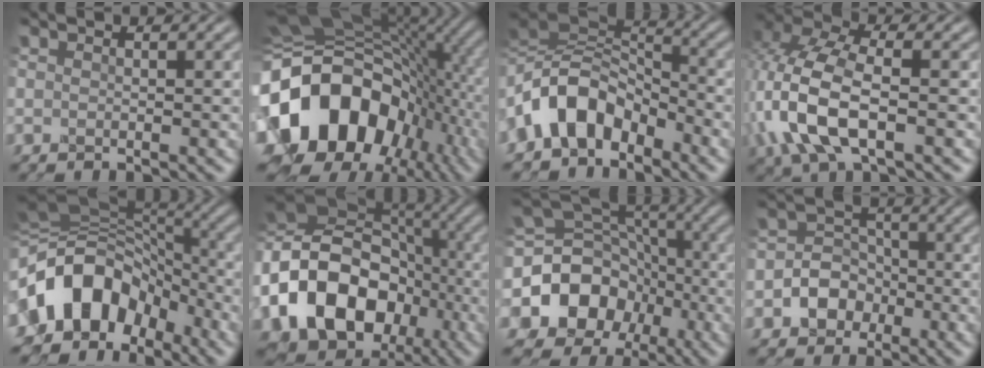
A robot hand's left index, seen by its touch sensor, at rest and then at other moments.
{"total": 17.8, "force": [-4.3, 13.7, 10.6], "torque": [-0.220, -0.006, -0.080]}
{"total": 7.1, "force": [-2.9, 4.7, 4.5], "torque": [-0.085, 0.017, -0.066]}
{"total": 8.1, "force": [-1.8, 4.1, 6.8], "torque": [-0.175, 0.006, -0.047]}
{"total": 11.2, "force": [-3.7, 8.3, 6.7], "torque": [-0.124, 0.021, -0.081]}
{"total": 16.5, "force": [-4.4, 12.9, 9.3], "torque": [-0.203, 0.011, -0.088]}
{"total": 10.7, "force": [-2.7, 9.4, 4.5], "torque": [-0.091, -0.003, -0.064]}
{"total": 3.0, "force": [-1.3, 2.6, 0.8], "torque": [-0.011, 0.008, -0.029]}